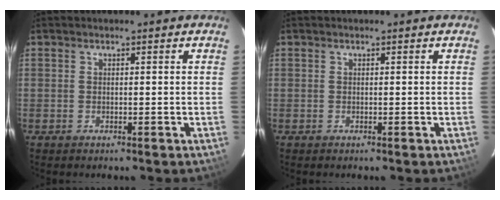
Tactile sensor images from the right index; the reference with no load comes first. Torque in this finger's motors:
{"motor_torque": [-0.01, 0.01, 0.00, 0.00]}